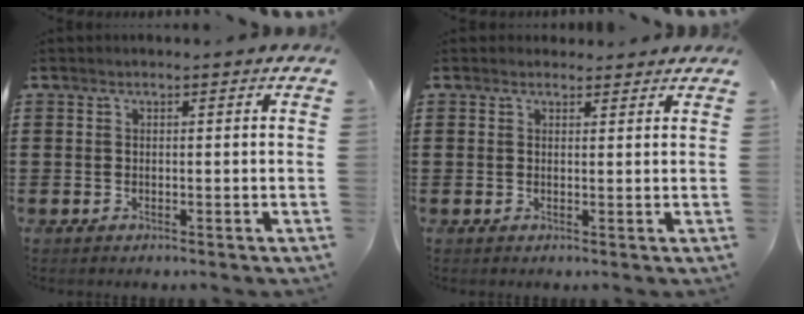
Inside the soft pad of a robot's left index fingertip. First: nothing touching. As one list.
[{"total": 1.1, "force": [1.0, 0.4, 0.1], "torque": [-0.004, 0.003, 0.021]}]